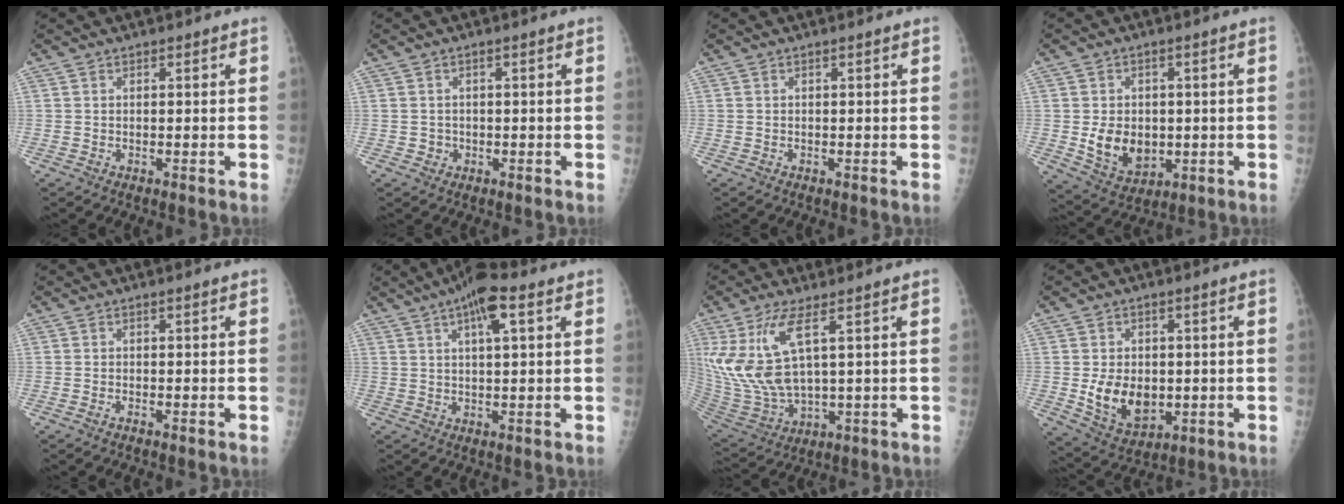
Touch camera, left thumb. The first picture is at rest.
{"total": 1.6, "force": [-0.3, 1.5, 0.2], "torque": [0.011, 0.007, -0.003]}
{"total": 0.0}
{"total": 9.1, "force": [-0.6, 6.9, 6.0], "torque": [-0.065, -0.007, 0.009]}
{"total": 0.8, "force": [-0.5, 0.3, 0.5], "torque": [-0.008, 0.001, -0.012]}
{"total": 7.7, "force": [3.5, 2.2, 6.5], "torque": [-0.107, 0.006, 0.053]}
{"total": 14.0, "force": [4.8, 5.6, 11.9], "torque": [-0.265, -0.019, 0.110]}
{"total": 10.3, "force": [-0.8, 7.3, 7.2], "torque": [-0.087, -0.010, 0.005]}